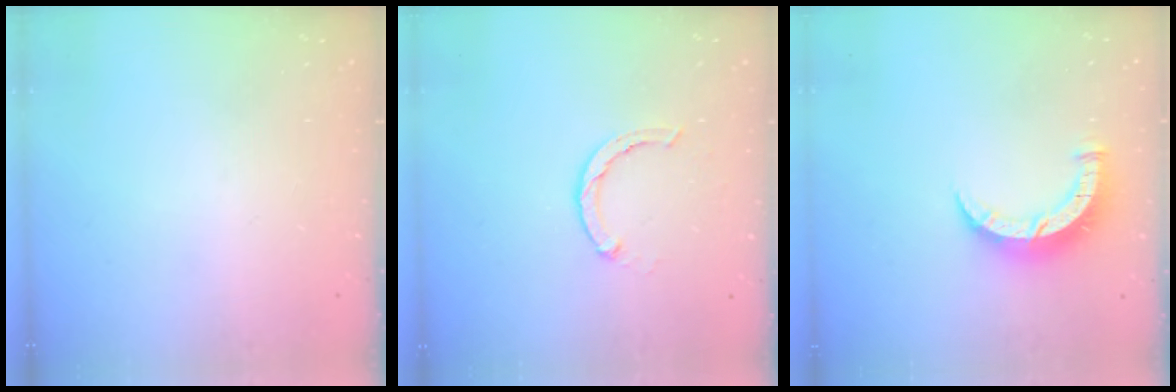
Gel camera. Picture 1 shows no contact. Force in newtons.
{"total": 2.3, "press": 2.3, "slide": 0.2}
{"total": 8.0, "press": 7.9, "slide": 1.0}